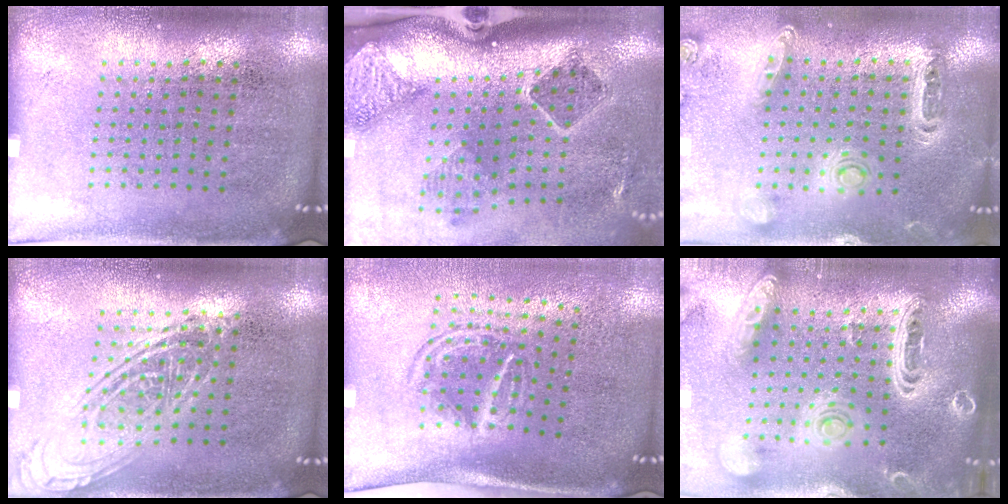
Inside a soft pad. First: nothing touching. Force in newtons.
{"total": 2.3, "press": 1.7, "slide": 1.5}
{"total": 1.4, "press": 1.4, "slide": 0.4}
{"total": 2.6, "press": 2.6, "slide": 0.4}
{"total": 1.7, "press": 1.1, "slide": 1.3}
{"total": 3.8, "press": 3.0, "slide": 2.3}